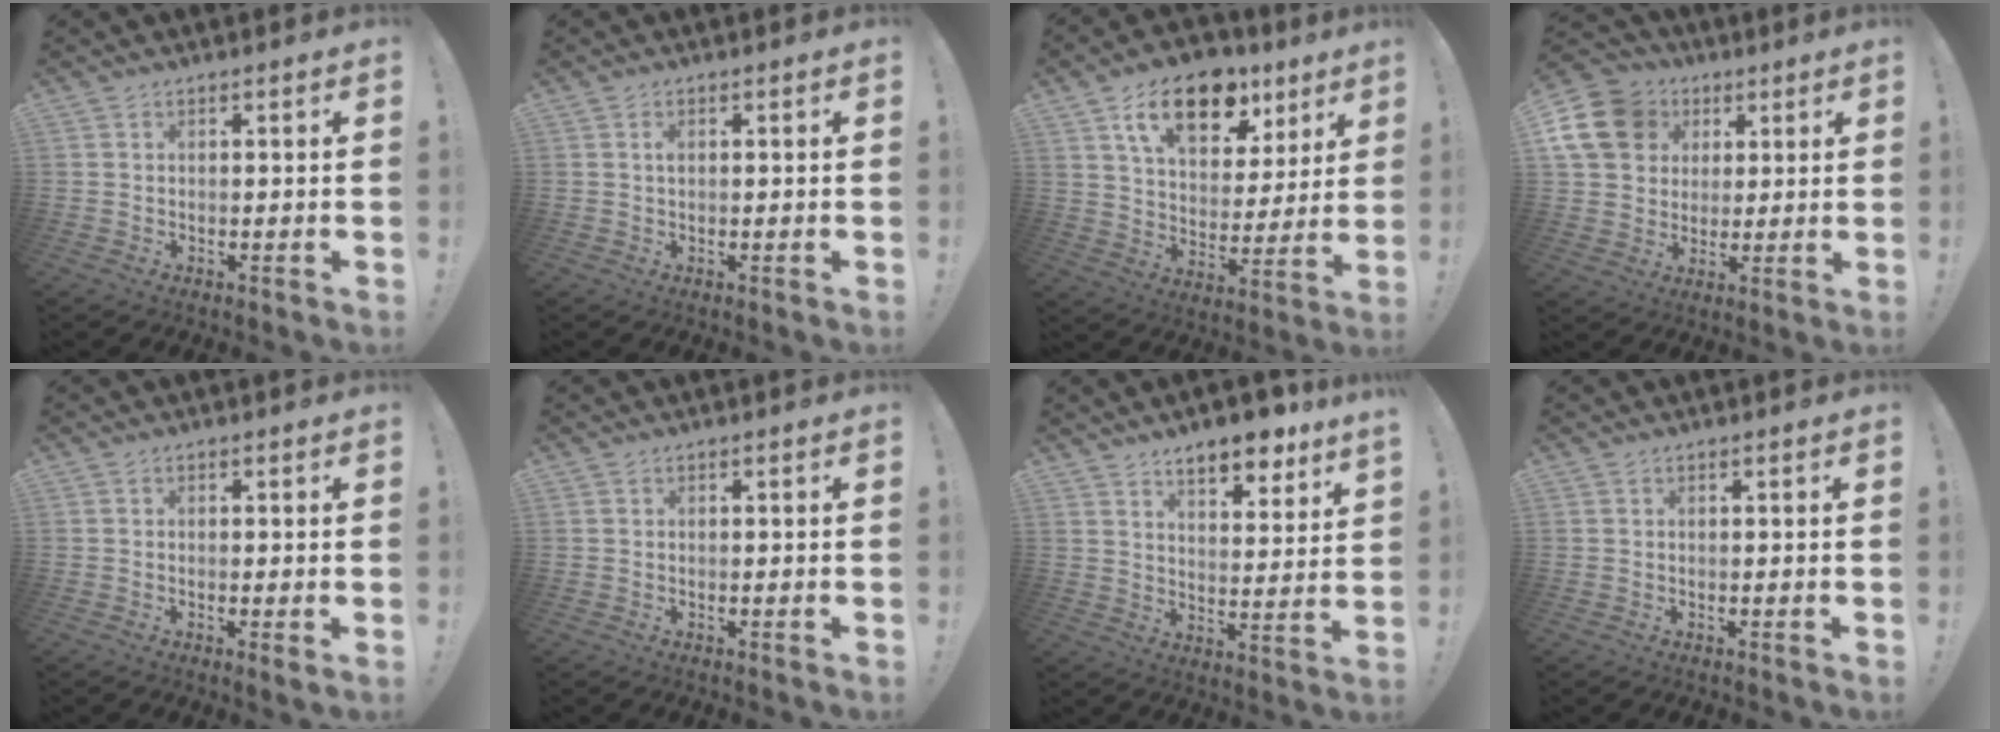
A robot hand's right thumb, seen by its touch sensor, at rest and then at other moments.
{"total": 1.0, "force": [0.1, 0.5, 0.9], "torque": [-0.015, 0.001, 0.001]}
{"total": 18.0, "force": [10.5, 9.8, 10.8], "torque": [-0.169, -0.050, 0.183]}
{"total": 16.5, "force": [5.5, 13.6, 7.6], "torque": [-0.124, -0.016, 0.116]}
{"total": 1.6, "force": [0.1, -0.1, 1.6], "torque": [-0.023, -0.003, 0.000]}
{"total": 0.0}
{"total": 9.4, "force": [7.8, 2.1, 4.9], "torque": [-0.072, -0.056, 0.134]}
{"total": 0.0}